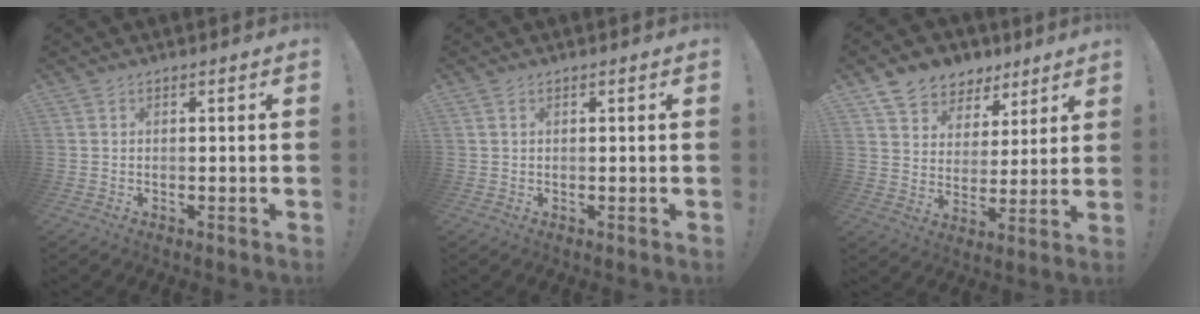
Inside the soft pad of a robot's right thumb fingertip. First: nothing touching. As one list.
[{"total": 0.6, "force": [0.4, 0.2, 0.3], "torque": [-0.008, 0.001, 0.008]}, {"total": 8.6, "force": [5.9, 6.1, 1.2], "torque": [-0.025, -0.046, 0.119]}]